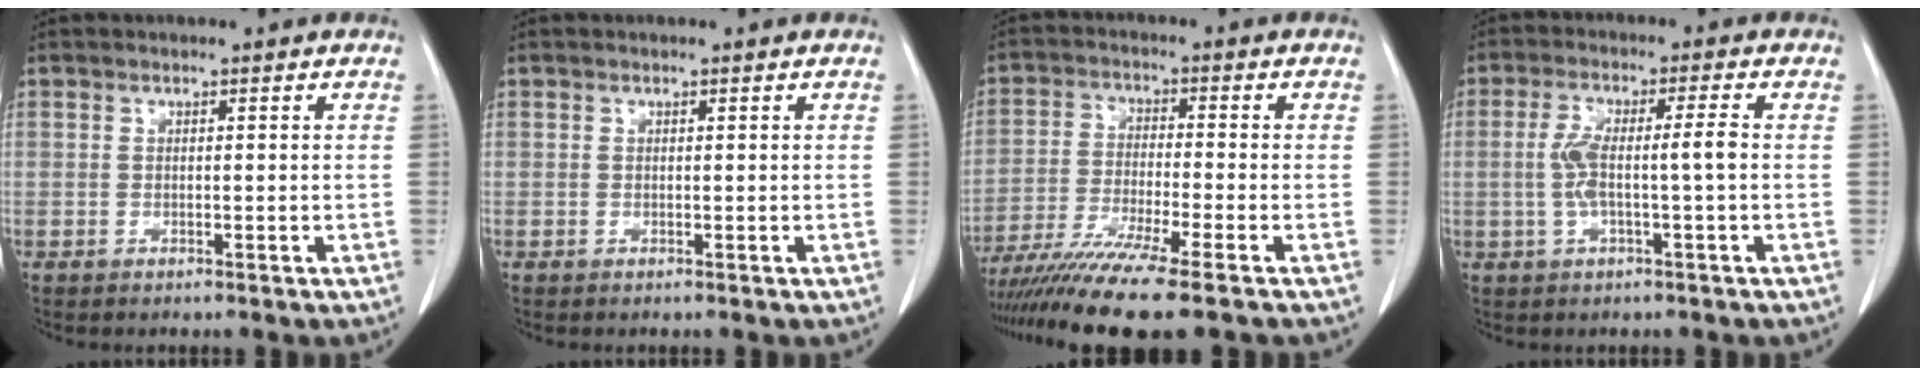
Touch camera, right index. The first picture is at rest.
{"total": 0.0}
{"total": 11.8, "force": [-9.4, -1.4, 7.1], "torque": [-0.115, -0.034, -0.153]}
{"total": 6.1, "force": [-0.5, 0.5, 6.1], "torque": [-0.128, 0.016, -0.007]}